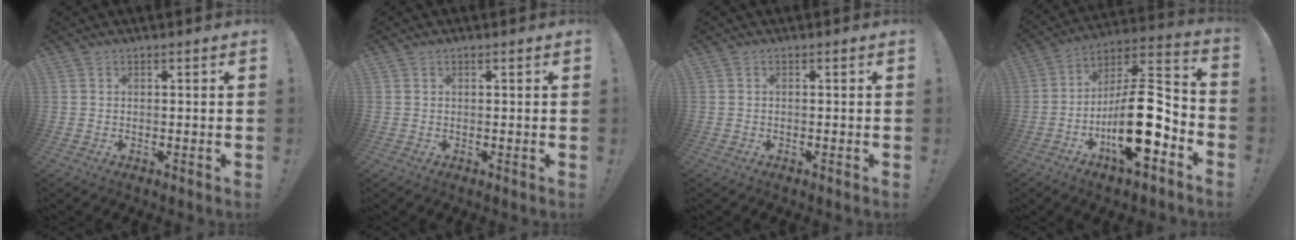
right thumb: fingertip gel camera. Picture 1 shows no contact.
{"total": 0.0}
{"total": 0.0}
{"total": 20.7, "force": [-6.7, 7.7, 18.0], "torque": [-0.312, 0.038, -0.106]}